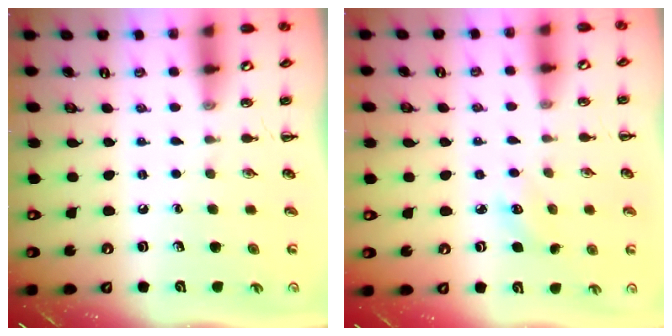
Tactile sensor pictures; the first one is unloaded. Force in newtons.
{"total": 3.6, "press": 3.4, "slide": 0.9}